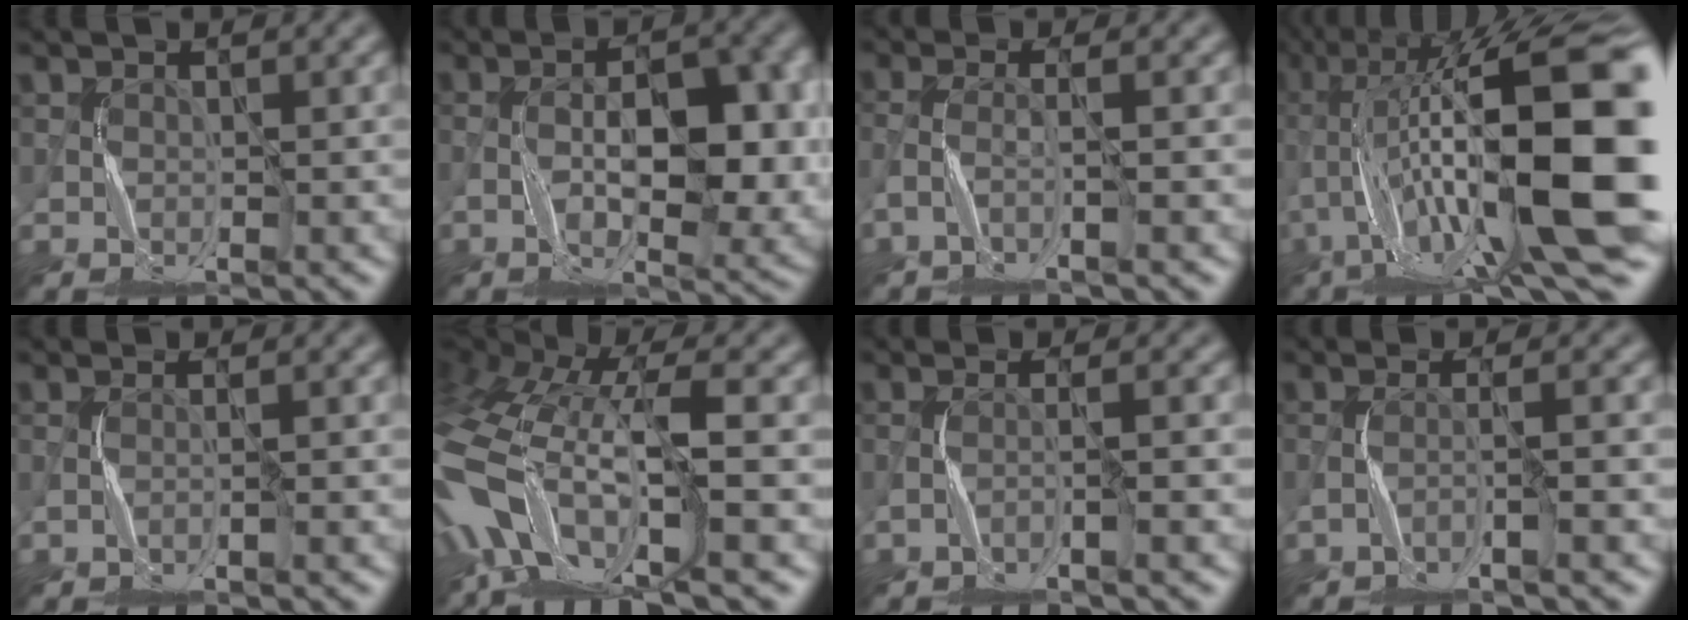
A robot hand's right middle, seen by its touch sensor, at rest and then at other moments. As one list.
[{"total": 8.8, "force": [-0.6, 3.7, 7.9], "torque": [-0.132, -0.002, -0.006]}, {"total": 2.5, "force": [-1.4, 0.3, 2.0], "torque": [-0.047, 0.002, -0.041]}, {"total": 19.3, "force": [-1.3, 5.1, 18.5], "torque": [-0.320, 0.034, -0.019]}, {"total": 1.2, "force": [-0.6, 0.0, 1.0], "torque": [-0.022, 0.004, -0.017]}, {"total": 14.2, "force": [-4.7, 5.9, 12.0], "torque": [-0.278, -0.002, -0.076]}, {"total": 2.2, "force": [-1.2, 0.1, 1.8], "torque": [-0.028, 0.006, -0.035]}, {"total": 2.5, "force": [-1.4, 0.1, 2.1], "torque": [-0.035, 0.007, -0.042]}]